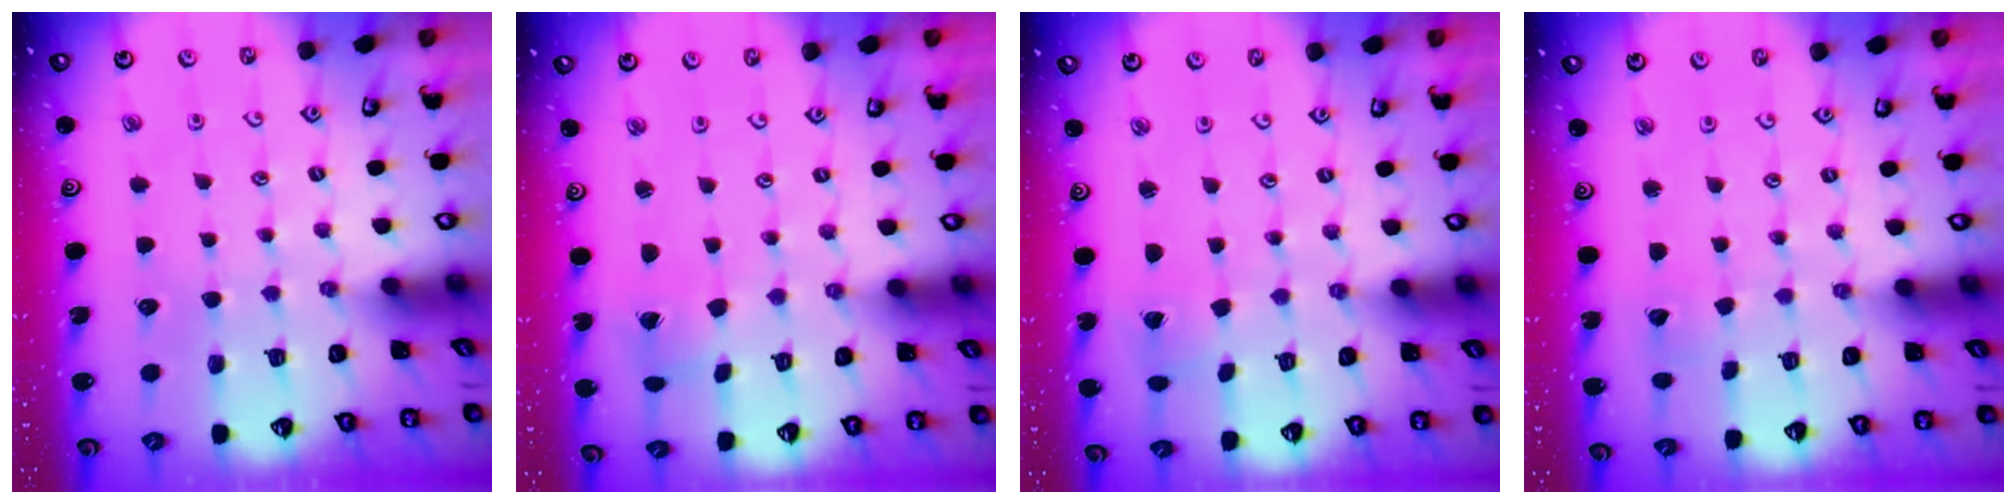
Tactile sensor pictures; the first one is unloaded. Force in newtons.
{"total": 1.6, "press": 1.6, "slide": 0.1}
{"total": 1.8, "press": 1.8, "slide": 0.2}
{"total": 2.0, "press": 2.0, "slide": 0.2}